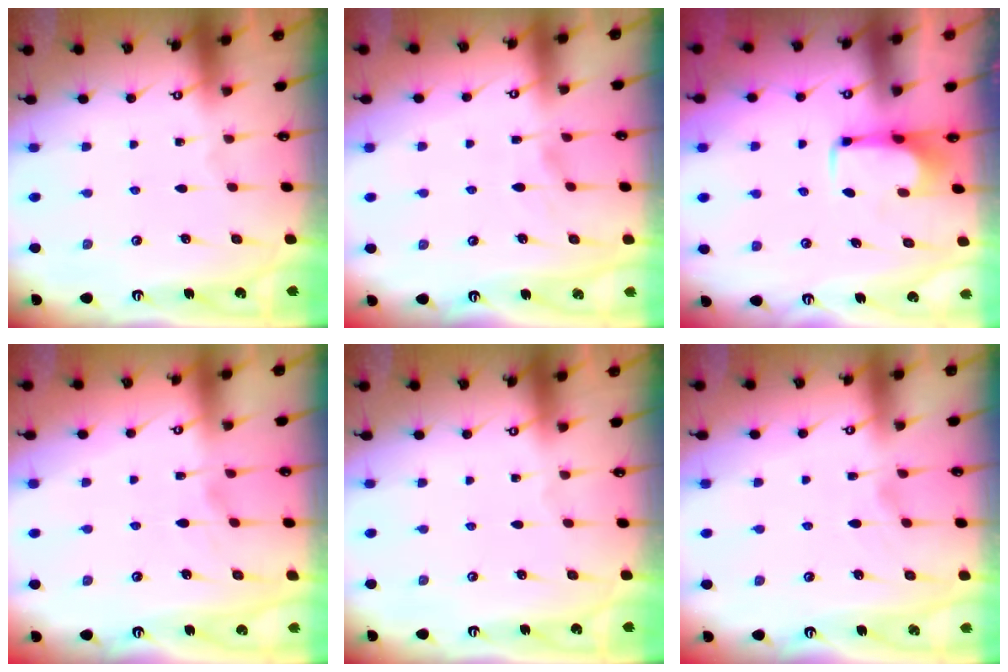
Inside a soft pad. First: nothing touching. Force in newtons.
{"total": 1.7, "press": 1.4, "slide": 1.0}
{"total": 2.0, "press": 1.9, "slide": 0.4}
{"total": 0.8, "press": 0.0, "slide": 0.8}
{"total": 0.0}
{"total": 1.1, "press": 0.6, "slide": 1.0}